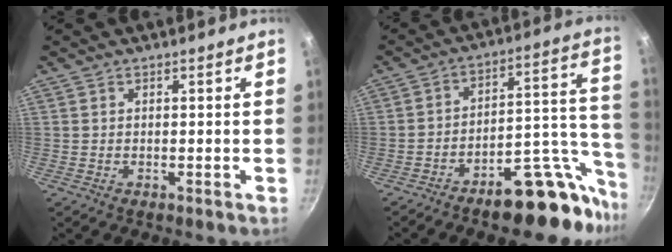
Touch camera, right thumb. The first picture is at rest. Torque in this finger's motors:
{"motor_torque": [2.58, 0.63, -0.06, -0.10, 0.31]}